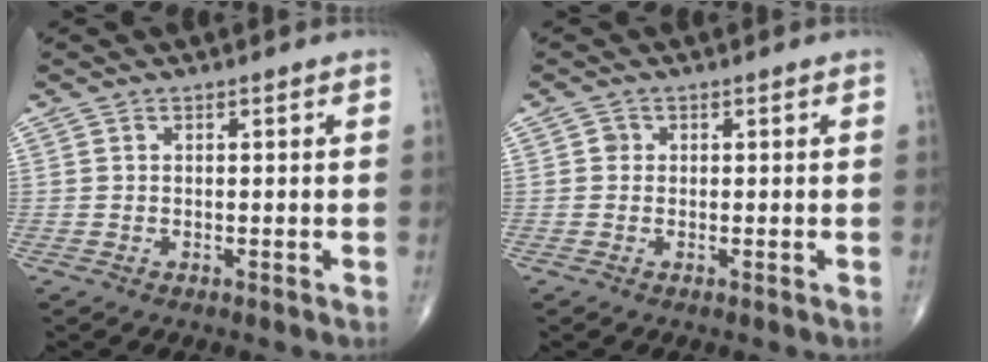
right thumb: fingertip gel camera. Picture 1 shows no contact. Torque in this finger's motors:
{"motor_torque": [-0.30, -0.10, -0.06, -0.07, -0.03]}